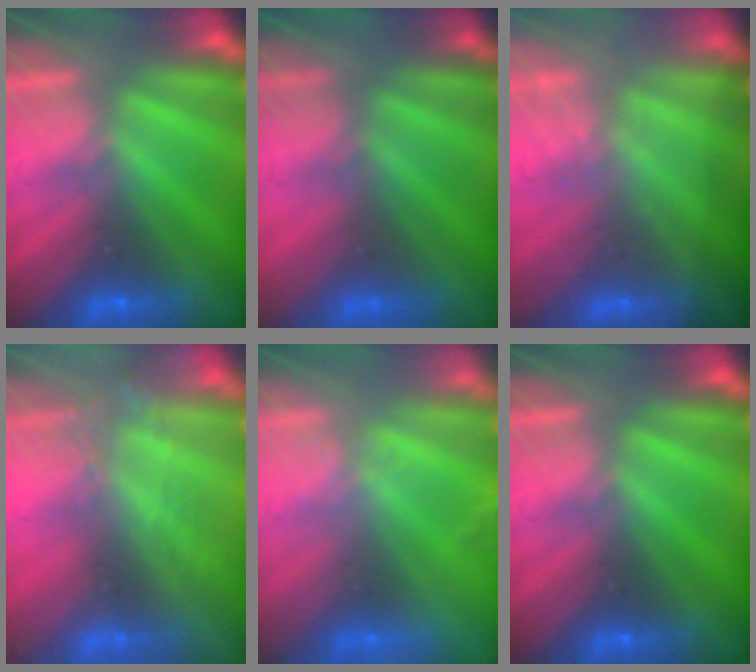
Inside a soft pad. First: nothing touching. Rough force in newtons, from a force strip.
{"total": 2.6}
{"total": 1.3}
{"total": 2.2}
{"total": 2.6}
{"total": 0.0}